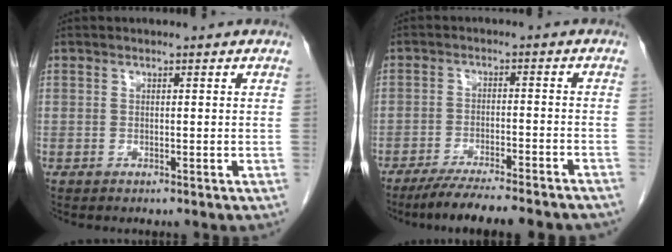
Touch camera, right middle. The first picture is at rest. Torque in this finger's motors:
{"motor_torque": [1.11, -1.03, 0.20, 0.04]}